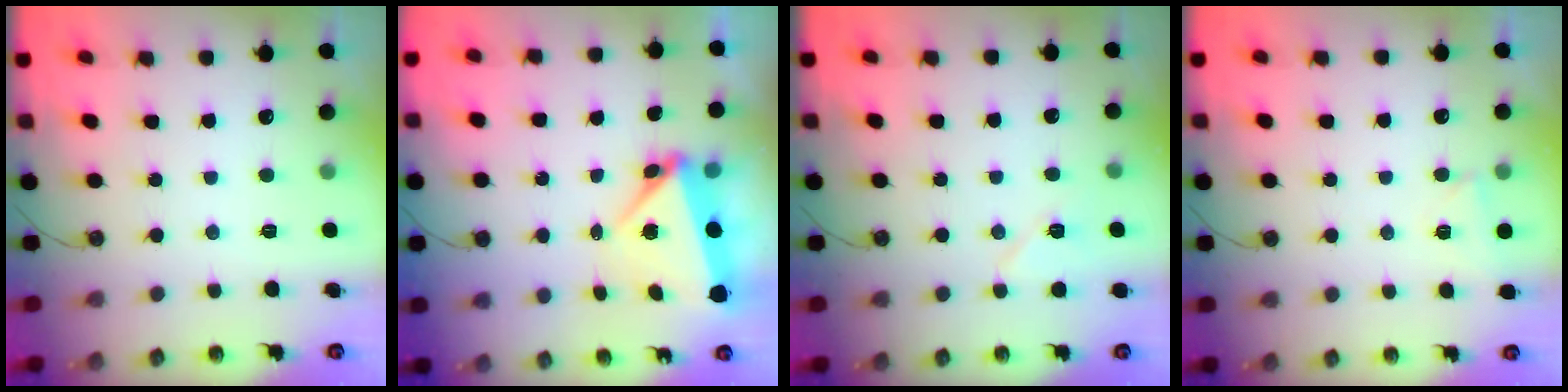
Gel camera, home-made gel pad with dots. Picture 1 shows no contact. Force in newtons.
{"total": 6.5, "press": 5.0, "slide": 4.2}
{"total": 7.0, "press": 6.9, "slide": 1.2}
{"total": 2.8, "press": 2.7, "slide": 0.6}